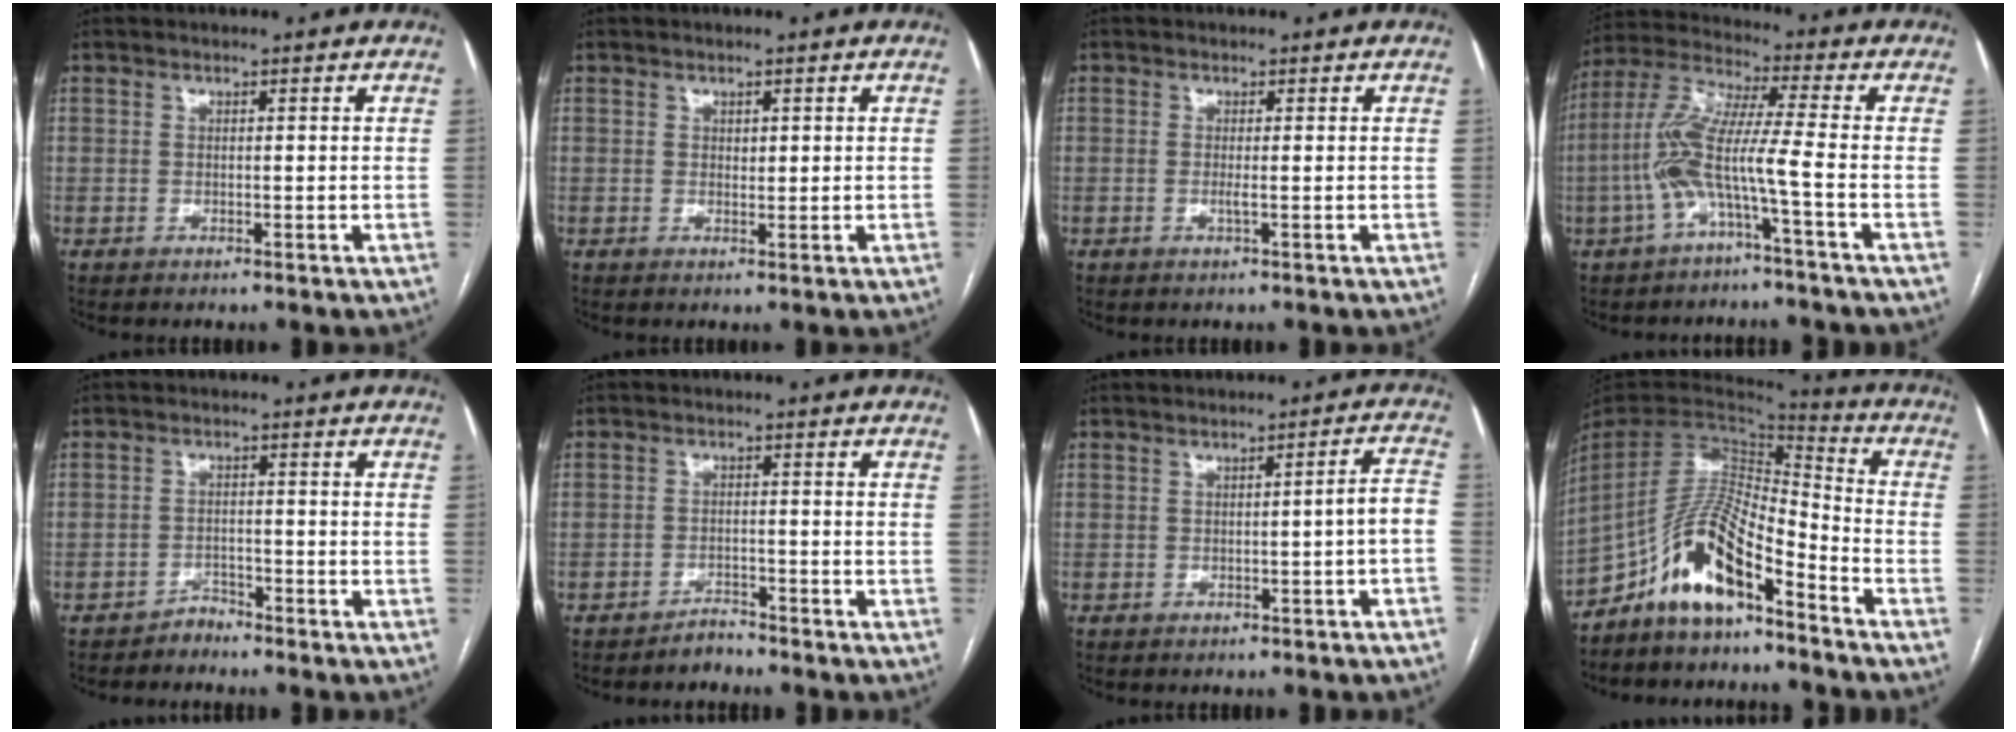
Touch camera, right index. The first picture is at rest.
{"total": 1.1, "force": [0.4, 0.7, 0.8], "torque": [-0.009, -0.002, 0.007]}
{"total": 0.9, "force": [-0.1, -0.1, 0.9], "torque": [-0.021, -0.002, -0.003]}
{"total": 9.2, "force": [-3.2, -0.3, 8.6], "torque": [-0.192, 0.021, -0.068]}
{"total": 2.0, "force": [-1.8, 0.7, -0.4], "torque": [0.013, 0.002, -0.031]}
{"total": 2.2, "force": [-2.1, 0.7, -0.3], "torque": [0.009, 0.001, -0.033]}
{"total": 3.6, "force": [-1.0, -0.2, 3.5], "torque": [-0.041, 0.013, -0.012]}
{"total": 12.6, "force": [-9.0, 3.1, 8.3], "torque": [-0.160, 0.021, -0.166]}